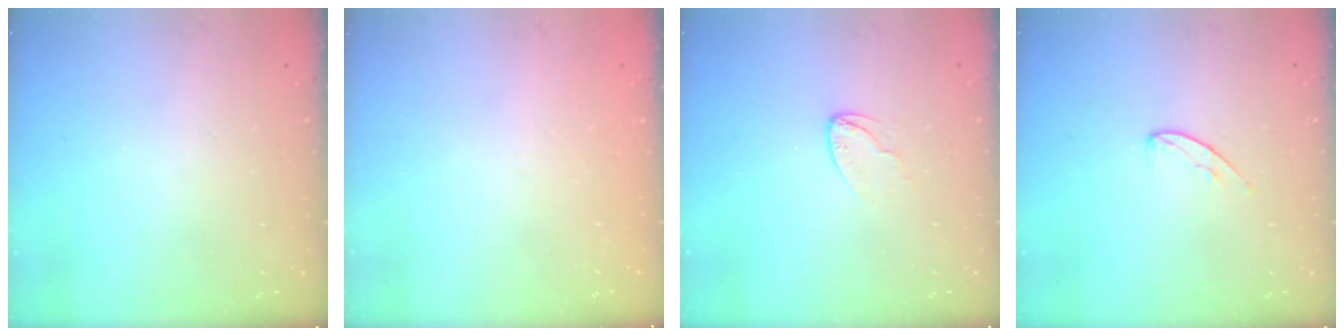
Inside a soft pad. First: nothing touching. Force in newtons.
{"total": 0.0}
{"total": 4.6, "press": 4.5, "slide": 0.3}
{"total": 4.9, "press": 4.9, "slide": 0.5}